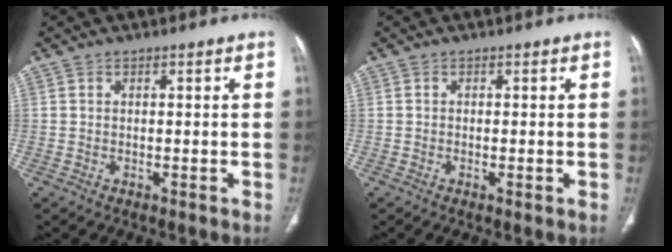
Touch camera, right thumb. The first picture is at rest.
{"total": 1.0, "force": [-0.3, 0.2, 1.0], "torque": [-0.022, -0.003, -0.006]}